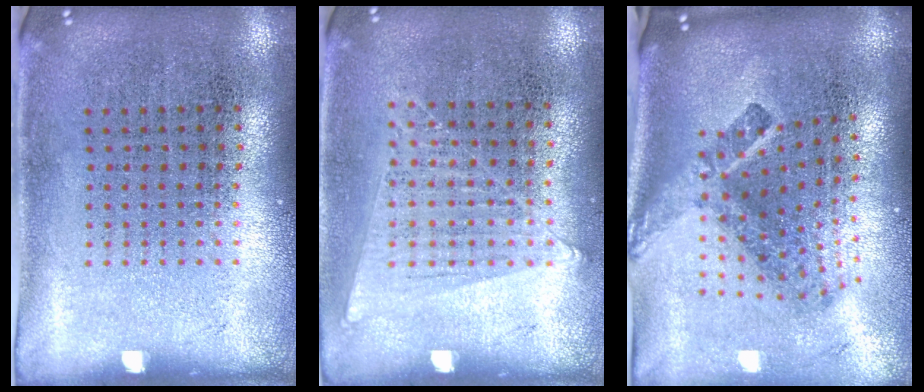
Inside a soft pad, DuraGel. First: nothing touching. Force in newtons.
{"total": 1.0, "press": 1.0, "slide": 0.4}
{"total": 2.7, "press": 1.7, "slide": 2.1}